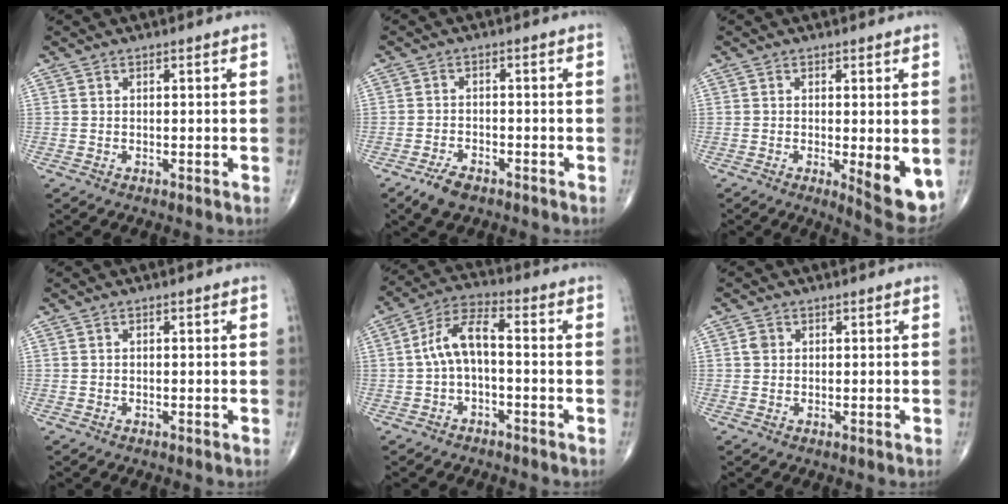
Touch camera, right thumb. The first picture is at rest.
{"total": 4.4, "force": [-3.1, 2.0, 2.4], "torque": [-0.046, 0.008, -0.054]}
{"total": 8.0, "force": [-1.4, 2.3, 7.5], "torque": [-0.097, -0.022, -0.015]}
{"total": 0.0}
{"total": 7.8, "force": [-0.8, 3.6, 6.9], "torque": [-0.133, 0.036, -0.024]}
{"total": 1.6, "force": [0.3, 1.4, 0.7], "torque": [-0.007, 0.002, 0.006]}